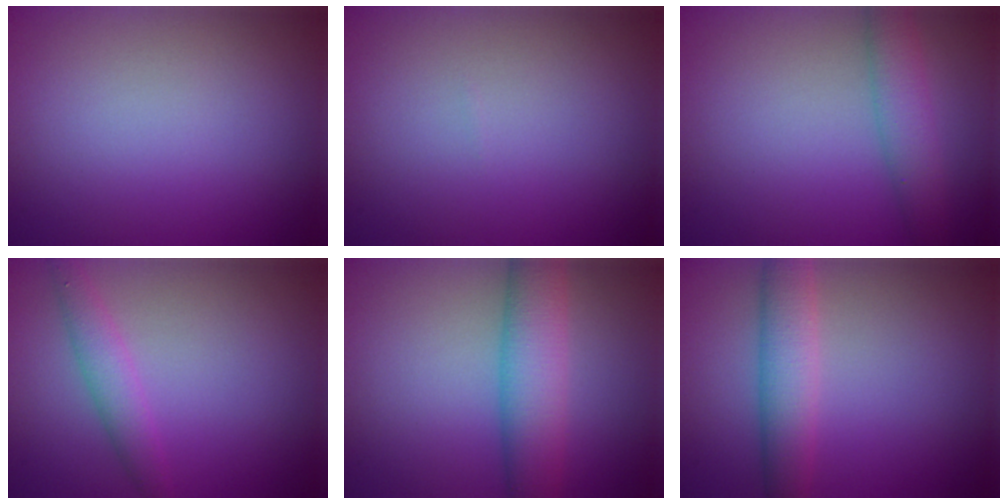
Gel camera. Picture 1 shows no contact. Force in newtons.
{"total": 0.0}
{"total": 3.1, "press": 3.1, "slide": 0.1}
{"total": 2.3, "press": 2.3, "slide": 0.0}
{"total": 5.5, "press": 5.5, "slide": 0.2}
{"total": 3.7, "press": 3.7, "slide": 0.2}